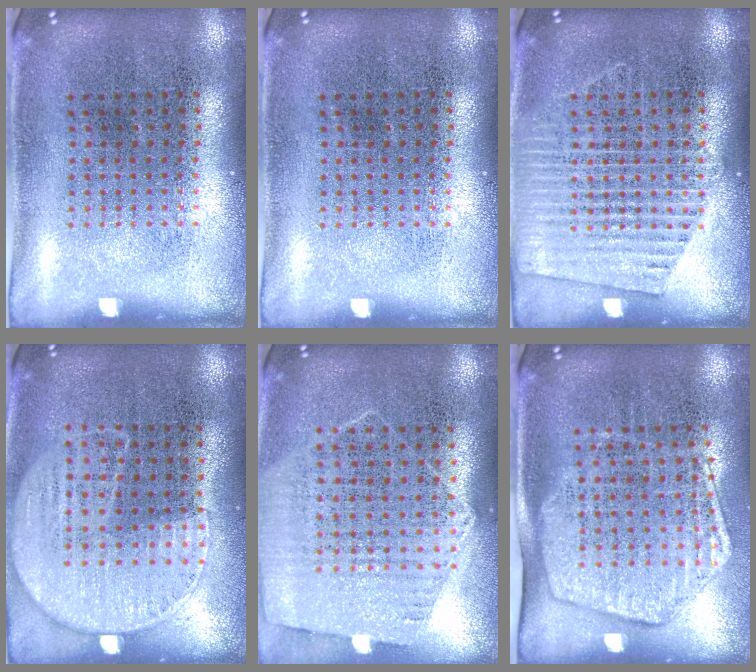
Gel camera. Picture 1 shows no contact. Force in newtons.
{"total": 0.0}
{"total": 2.3, "press": 2.3, "slide": 0.4}
{"total": 1.2, "press": 1.0, "slide": 0.6}
{"total": 1.1, "press": 1.0, "slide": 0.4}
{"total": 1.9, "press": 1.6, "slide": 1.1}